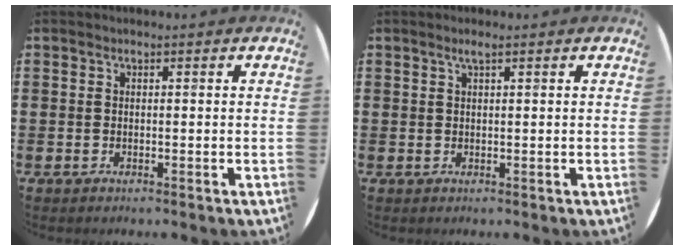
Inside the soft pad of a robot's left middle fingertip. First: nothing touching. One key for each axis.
{"total": 1.2, "fx": 0.7, "fy": 0.0, "fz": 0.9, "tx": -0.017, "ty": 0.003, "tz": 0.012}